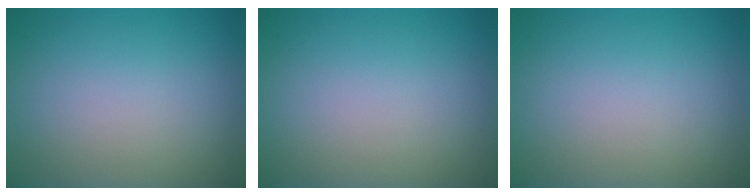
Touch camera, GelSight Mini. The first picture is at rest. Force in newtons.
{"total": 0.0}
{"total": 0.0}